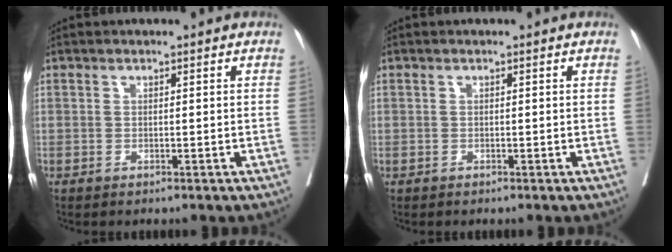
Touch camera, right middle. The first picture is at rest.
{"total": 0.0}